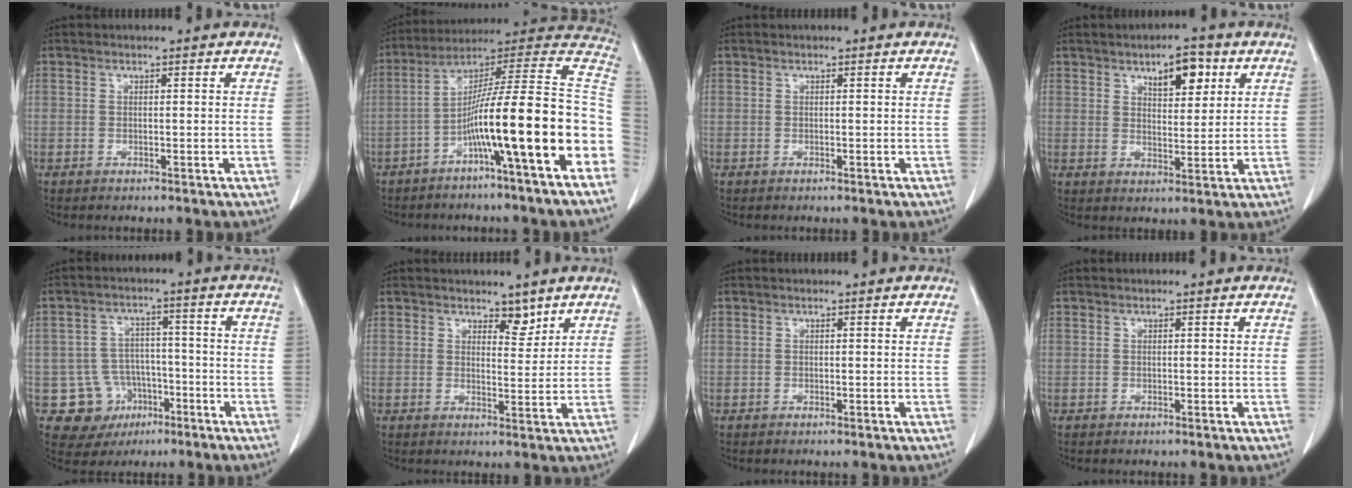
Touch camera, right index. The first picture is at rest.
{"total": 19.9, "force": [-6.8, -0.6, 18.6], "torque": [-0.236, 0.023, -0.117]}
{"total": 0.0}
{"total": 6.4, "force": [3.3, 2.5, 4.9], "torque": [-0.073, 0.002, 0.051]}
{"total": 9.2, "force": [-3.6, 8.3, 1.6], "torque": [-0.029, 0.019, -0.041]}
{"total": 3.0, "force": [2.4, 1.3, 1.3], "torque": [-0.015, -0.008, 0.040]}
{"total": 0.0}
{"total": 0.0}